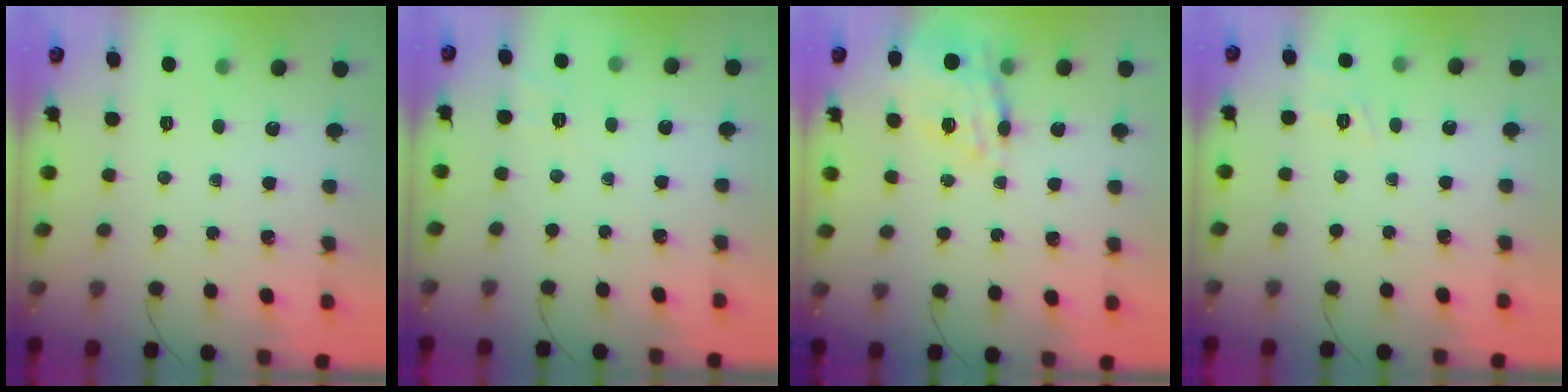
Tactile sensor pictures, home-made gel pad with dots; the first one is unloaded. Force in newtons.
{"total": 2.7, "press": 2.2, "slide": 1.6}
{"total": 15.7, "press": 15.4, "slide": 3.1}
{"total": 2.8, "press": 2.2, "slide": 1.7}